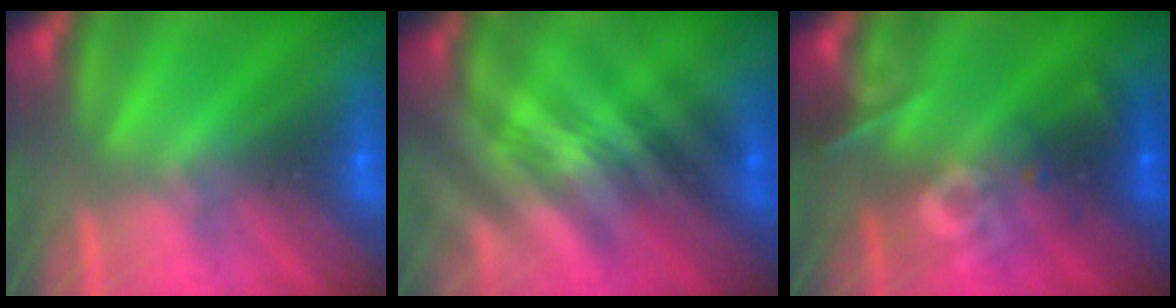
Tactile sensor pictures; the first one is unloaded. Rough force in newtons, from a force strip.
{"total": 2.4}
{"total": 2.7}